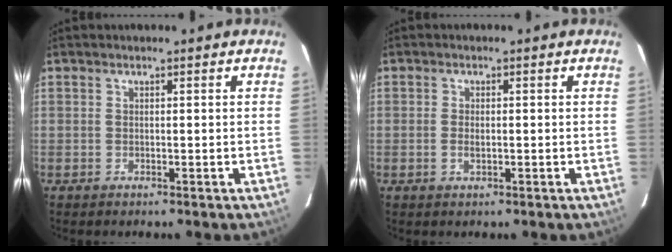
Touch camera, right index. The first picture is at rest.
{"total": 1.6, "force": [-0.3, 0.9, 1.3], "torque": [-0.026, 0.001, -0.005]}